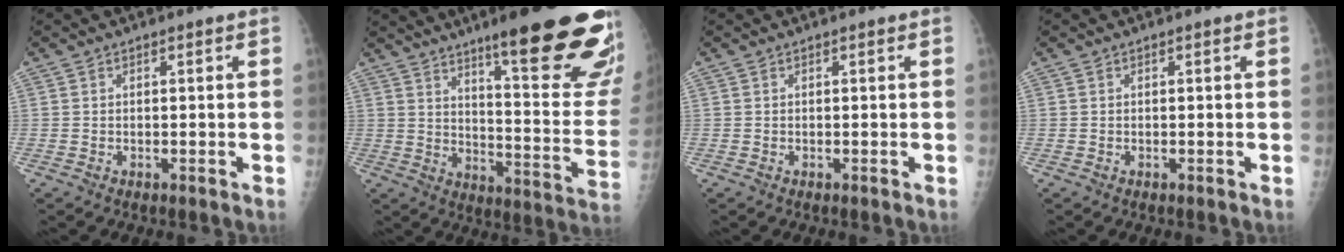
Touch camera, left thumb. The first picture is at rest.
{"total": 26.8, "force": [16.9, 4.3, 20.3], "torque": [-0.224, -0.080, 0.239]}
{"total": 0.0}
{"total": 0.0}